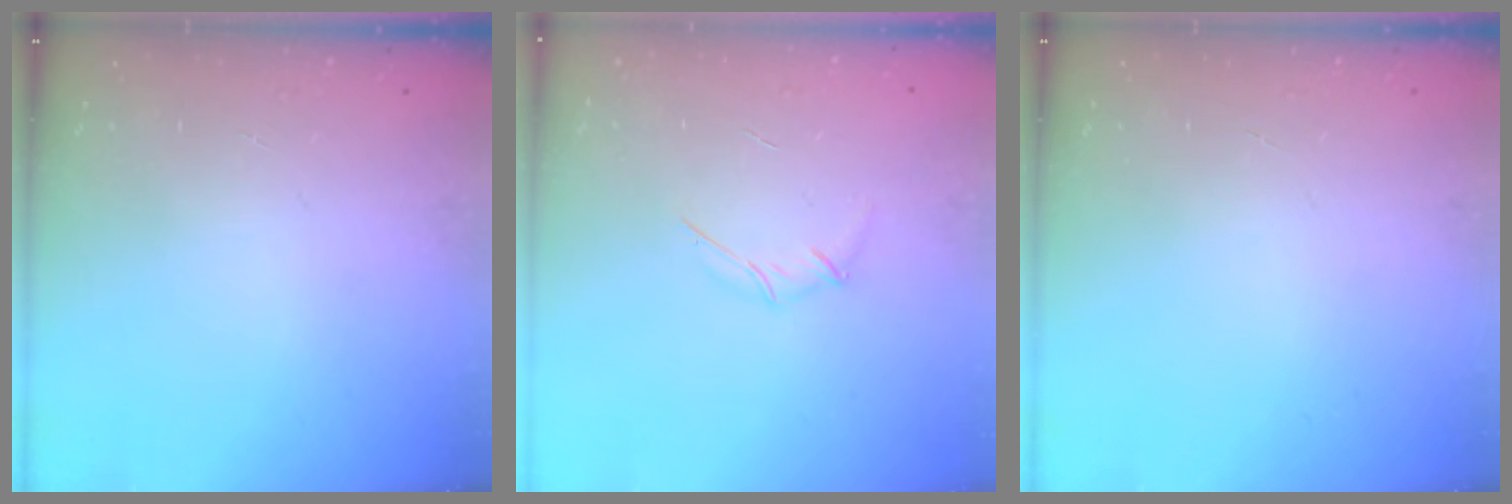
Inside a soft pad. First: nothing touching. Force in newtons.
{"total": 3.1, "press": 3.0, "slide": 0.8}
{"total": 0.0}